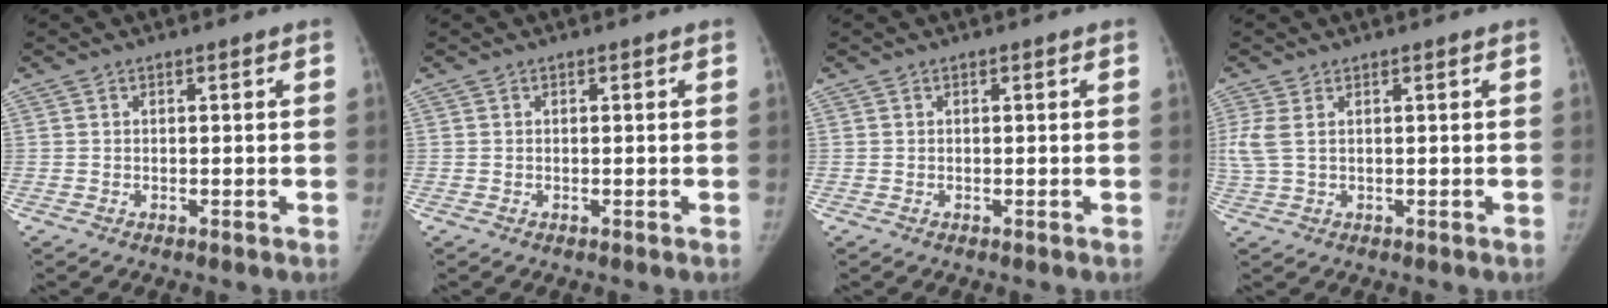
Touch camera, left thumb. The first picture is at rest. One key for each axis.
{"total": 0.0}
{"total": 0.0}
{"total": 4.1, "fx": 0.9, "fy": 2.3, "fz": 3.3, "tx": -0.108, "ty": 0.010, "tz": 0.025}